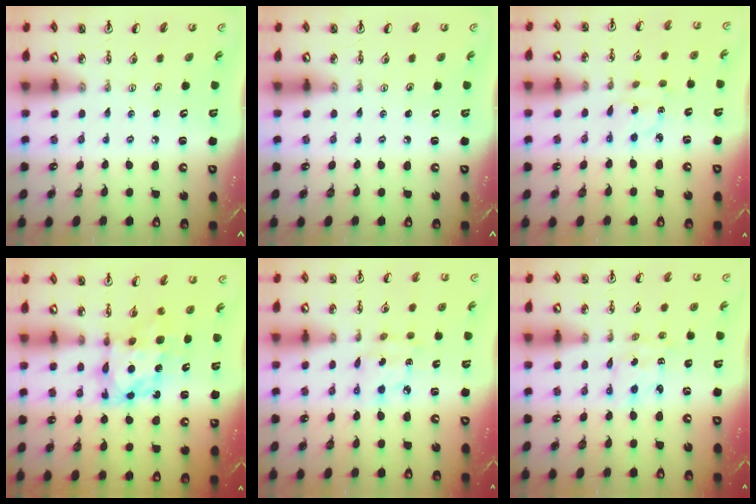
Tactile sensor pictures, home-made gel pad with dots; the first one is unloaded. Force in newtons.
{"total": 0.0}
{"total": 3.0, "press": 2.9, "slide": 0.6}
{"total": 7.8, "press": 7.8, "slide": 0.7}
{"total": 6.8, "press": 6.8, "slide": 0.4}
{"total": 2.3, "press": 2.3, "slide": 0.1}